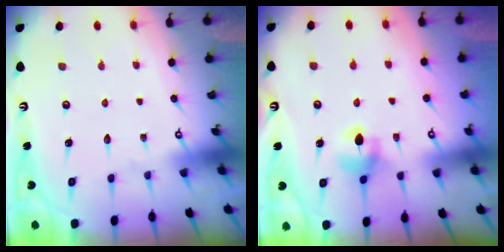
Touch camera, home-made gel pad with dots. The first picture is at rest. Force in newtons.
{"total": 6.0, "press": 6.0, "slide": 0.9}